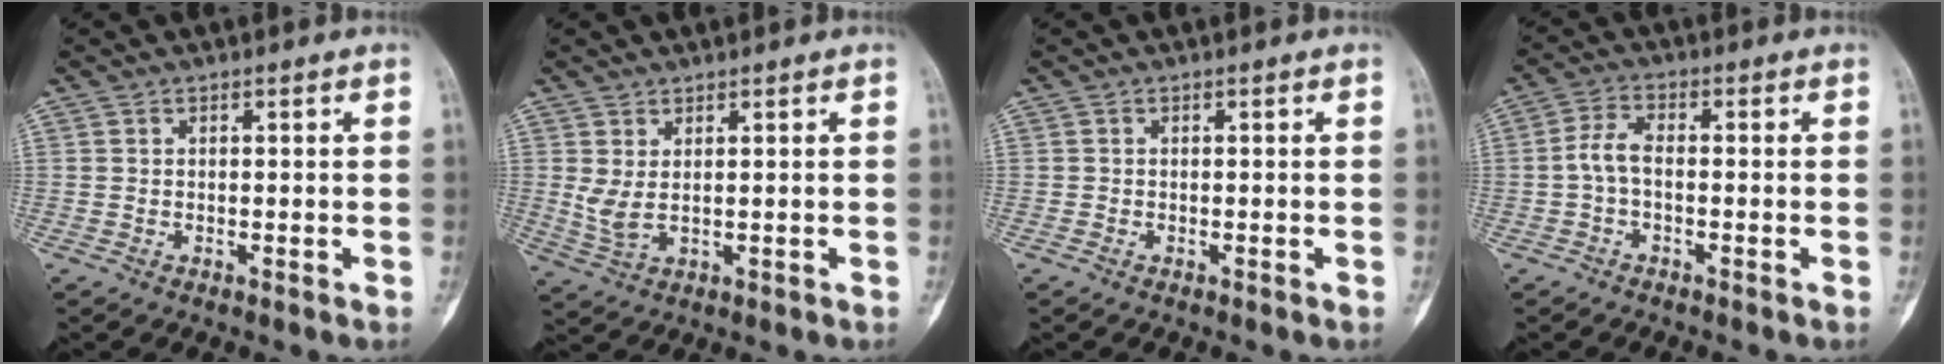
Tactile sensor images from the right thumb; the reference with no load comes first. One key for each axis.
{"total": 3.8, "fx": 0.9, "fy": 1.7, "fz": 3.3, "tx": -0.076, "ty": -0.005, "tz": 0.028}
{"total": 0.0}
{"total": 4.1, "fx": -0.8, "fy": 2.0, "fz": 3.4, "tx": -0.072, "ty": 0.016, "tz": -0.024}